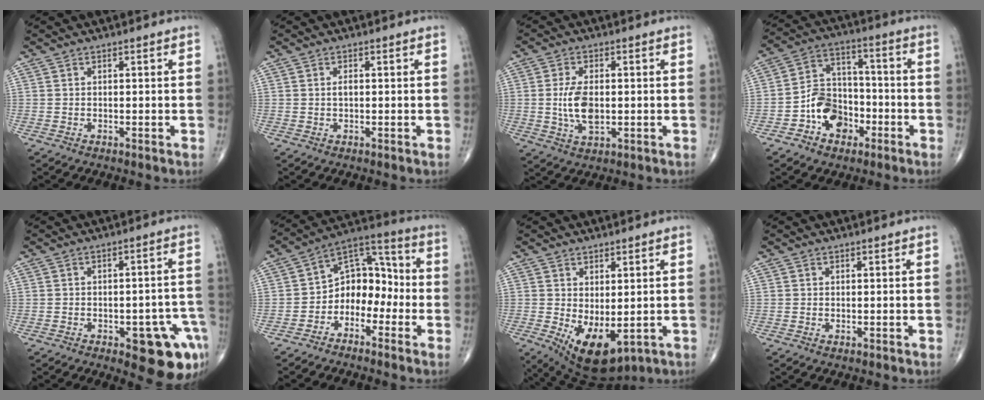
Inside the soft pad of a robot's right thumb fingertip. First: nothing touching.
{"total": 0.9, "force": [0.0, 0.5, 0.8], "torque": [-0.011, 0.001, -0.001]}
{"total": 7.1, "force": [-0.2, 3.7, 6.1], "torque": [-0.120, -0.005, -0.001]}
{"total": 11.0, "force": [-4.5, 8.2, 5.6], "torque": [-0.060, 0.047, -0.083]}
{"total": 12.4, "force": [-5.5, 5.0, 9.9], "torque": [-0.074, 0.033, -0.058]}
{"total": 10.3, "force": [-3.3, 7.6, 6.2], "torque": [-0.059, 0.068, -0.072]}
{"total": 9.8, "force": [-1.8, 4.9, 8.2], "torque": [-0.121, -0.010, -0.004]}
{"total": 0.0}